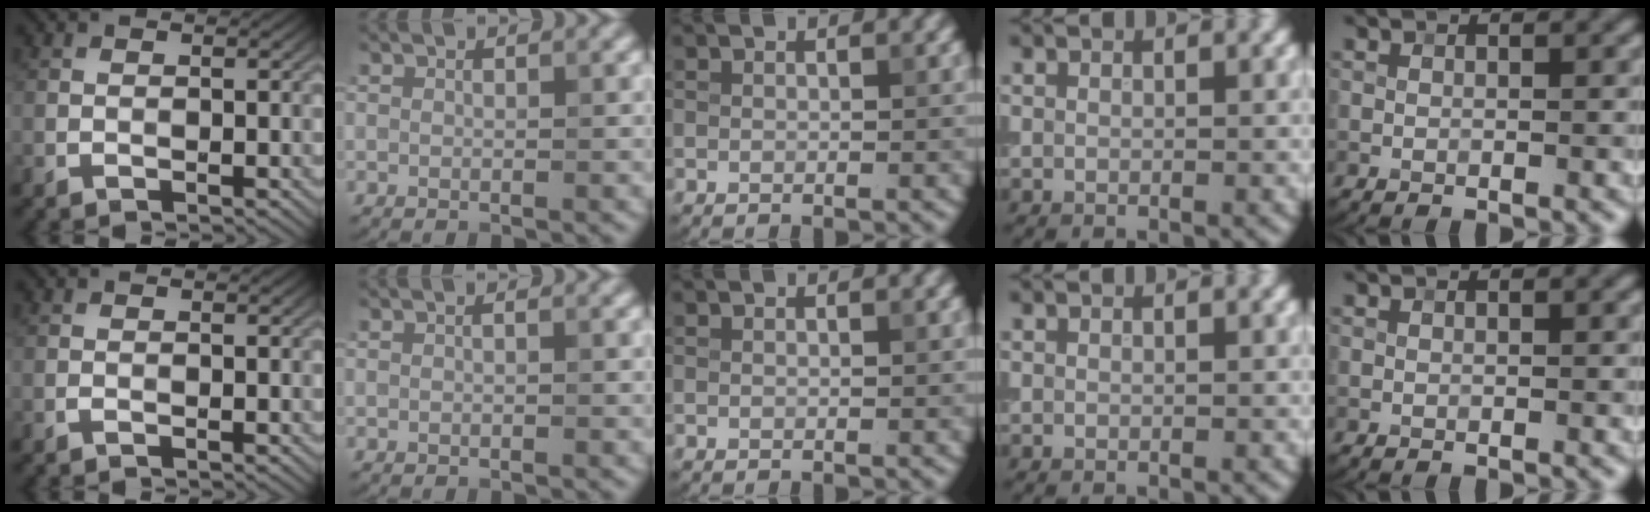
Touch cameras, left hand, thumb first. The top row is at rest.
{}